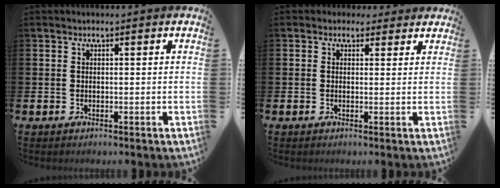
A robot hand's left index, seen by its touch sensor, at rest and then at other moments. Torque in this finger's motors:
{"motor_torque": [0.94, -1.19, 0.30, -0.01]}